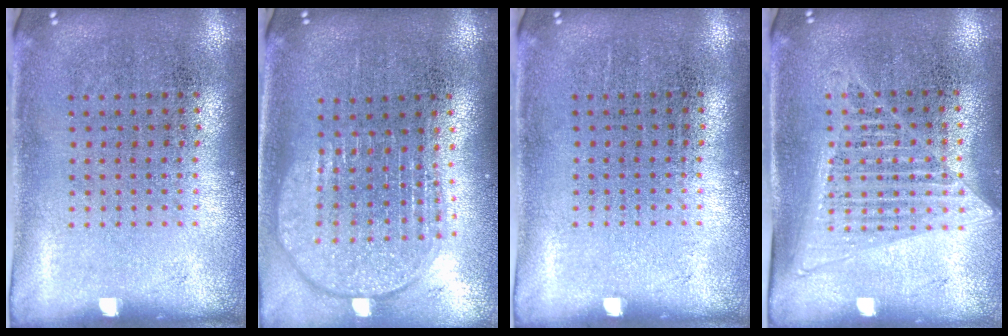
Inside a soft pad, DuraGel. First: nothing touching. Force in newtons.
{"total": 1.9, "press": 1.6, "slide": 1.0}
{"total": 0.0}
{"total": 1.4, "press": 1.2, "slide": 0.6}